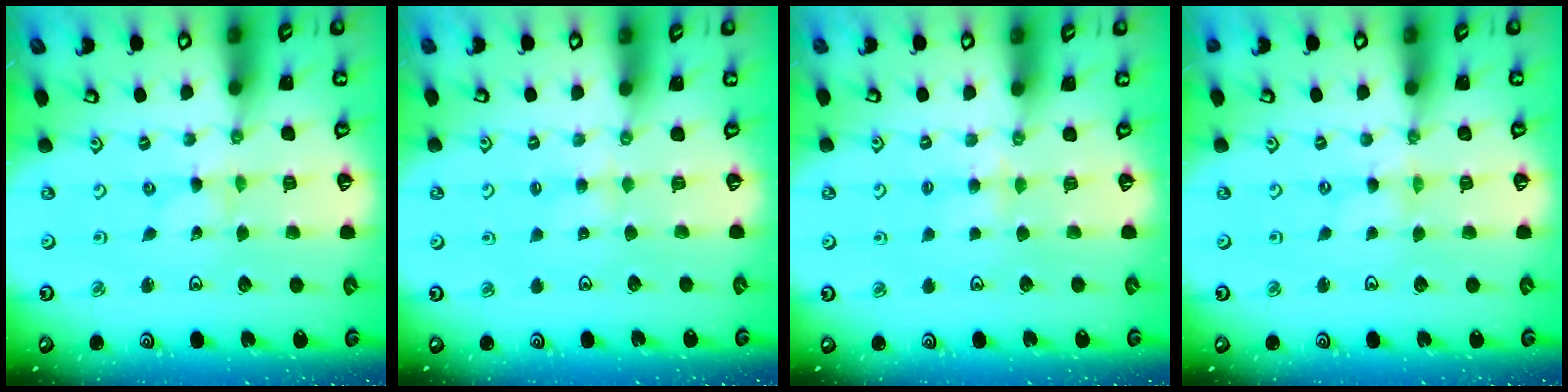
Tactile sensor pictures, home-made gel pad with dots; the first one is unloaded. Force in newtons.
{"total": 2.0, "press": 2.0, "slide": 0.3}
{"total": 4.3, "press": 4.3, "slide": 0.7}
{"total": 0.0}